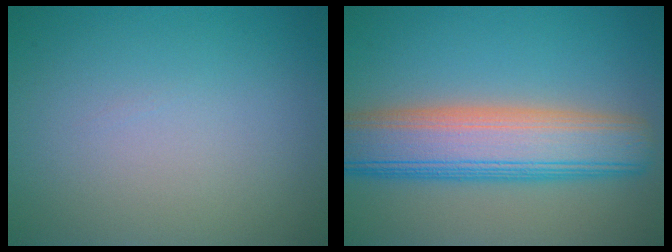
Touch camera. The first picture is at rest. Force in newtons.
{"total": 9.1, "press": 9.1, "slide": 0.6}